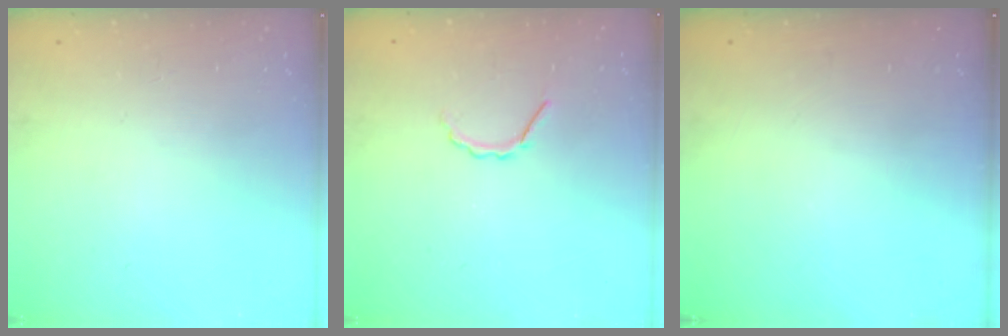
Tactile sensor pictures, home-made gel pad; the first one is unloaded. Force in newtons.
{"total": 2.9, "press": 2.7, "slide": 1.0}
{"total": 0.0}